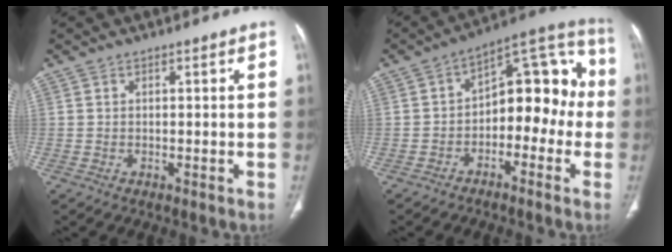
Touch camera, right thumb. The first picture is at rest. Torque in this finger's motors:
{"motor_torque": [-0.67, 1.06, 0.49, 0.51, 0.21]}